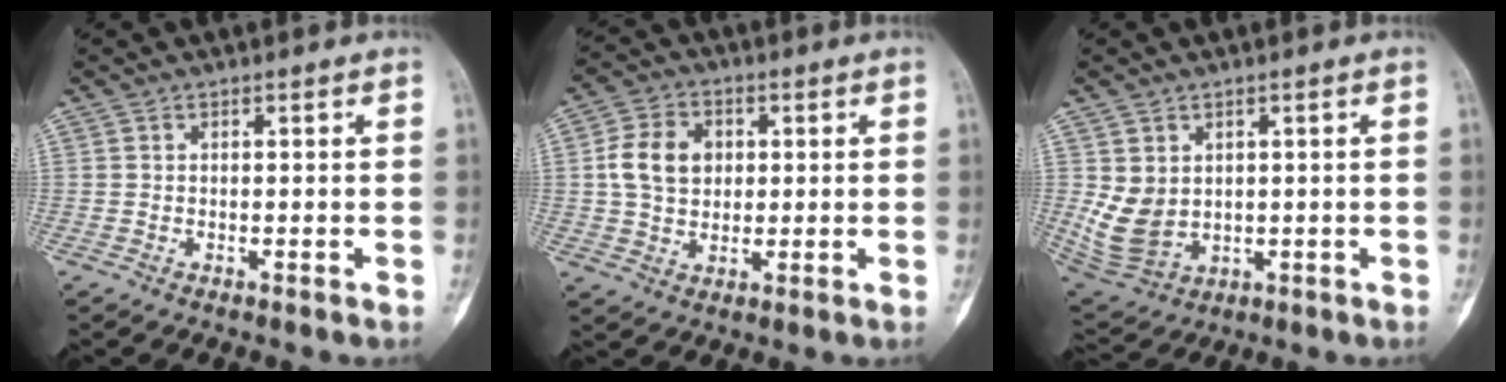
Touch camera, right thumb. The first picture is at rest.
{"total": 9.2, "force": [1.4, 7.1, 5.7], "torque": [-0.085, 0.005, 0.021]}
{"total": 8.0, "force": [1.0, 6.4, 4.7], "torque": [-0.078, -0.010, 0.046]}